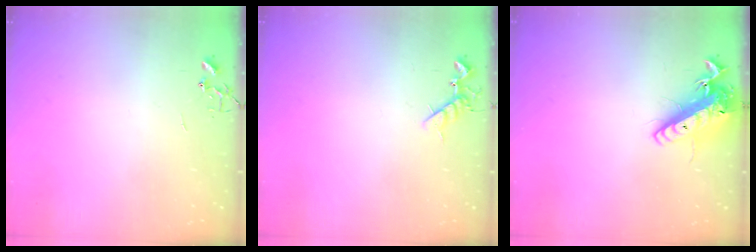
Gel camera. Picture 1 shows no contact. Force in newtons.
{"total": 7.0, "press": 6.9, "slide": 1.1}
{"total": 15.0, "press": 14.7, "slide": 3.1}